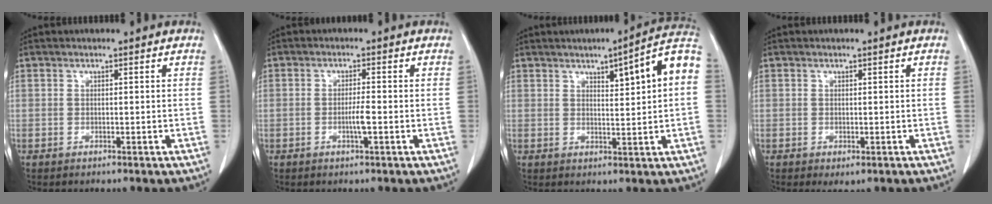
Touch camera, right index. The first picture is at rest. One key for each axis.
{"total": 2.5, "fx": -0.8, "fy": 0.0, "fz": 2.4, "tx": -0.046, "ty": -0.002, "tz": -0.014}
{"total": 9.5, "fx": 2.4, "fy": 0.7, "fz": 9.1, "tx": -0.125, "ty": 0.019, "tz": 0.030}
{"total": 1.5, "fx": -0.7, "fy": 0.9, "fz": 1.0, "tx": -0.010, "ty": -0.002, "tz": -0.002}